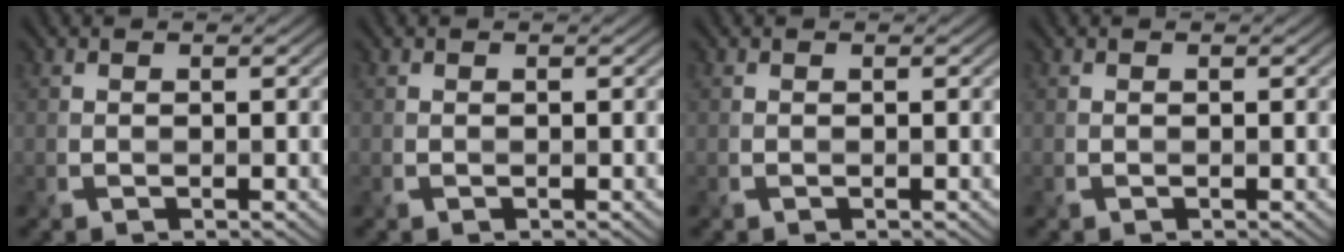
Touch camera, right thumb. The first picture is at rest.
{"total": 0.0}
{"total": 0.0}
{"total": 0.0}